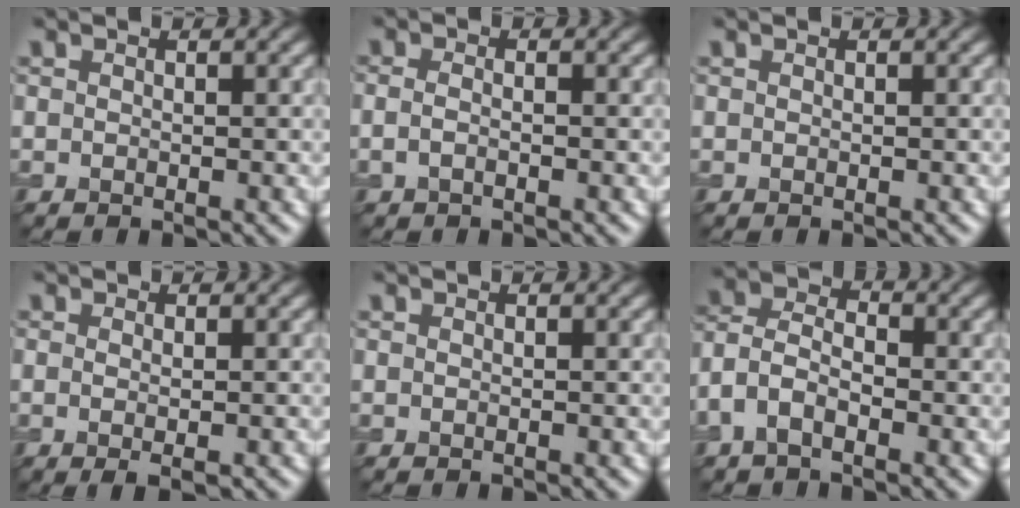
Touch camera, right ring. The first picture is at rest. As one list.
[{"total": 1.2, "force": [-0.4, 0.5, 1.0], "torque": [-0.025, -0.002, -0.012]}, {"total": 0.0}, {"total": 1.6, "force": [-0.3, 0.3, 1.5], "torque": [-0.027, -0.006, -0.005]}, {"total": 0.0}, {"total": 3.9, "force": [-2.0, 2.2, 2.6], "torque": [-0.059, 0.010, -0.052]}]